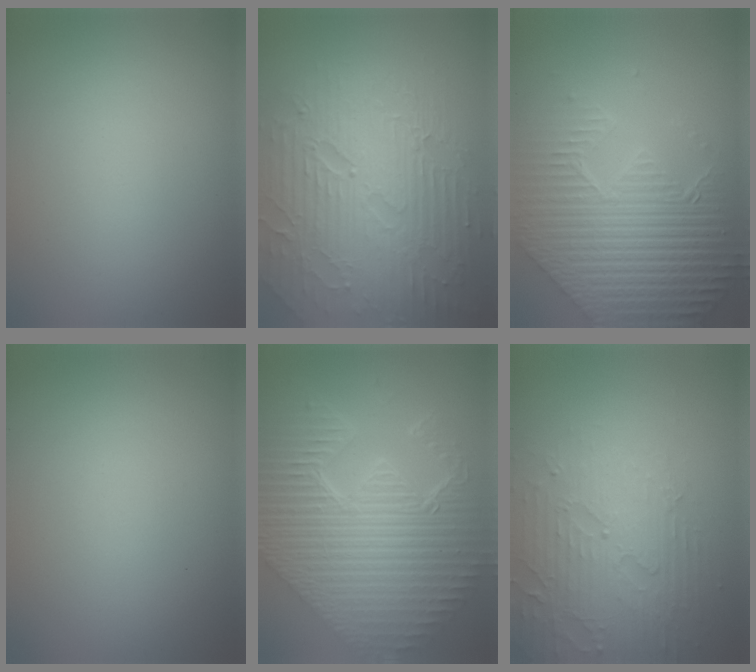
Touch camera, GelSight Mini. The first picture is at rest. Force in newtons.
{"total": 9.2, "press": 6.3, "slide": 6.7}
{"total": 9.3, "press": 6.5, "slide": 6.6}
{"total": 0.0}
{"total": 12.0, "press": 7.8, "slide": 9.1}
{"total": 4.1, "press": 4.1, "slide": 0.4}